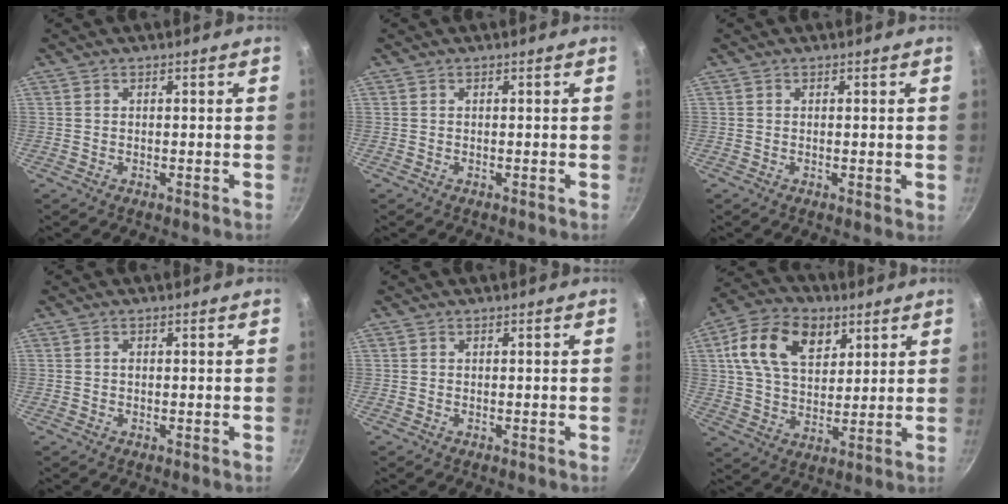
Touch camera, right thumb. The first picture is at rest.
{"total": 0.0}
{"total": 1.0, "force": [0.0, 0.3, 1.0], "torque": [-0.014, -0.002, -0.001]}
{"total": 0.5, "force": [0.0, 0.4, 0.4], "torque": [-0.005, 0.004, -0.001]}
{"total": 0.0}
{"total": 15.8, "force": [6.1, 10.3, 10.2], "torque": [-0.160, -0.007, 0.097]}